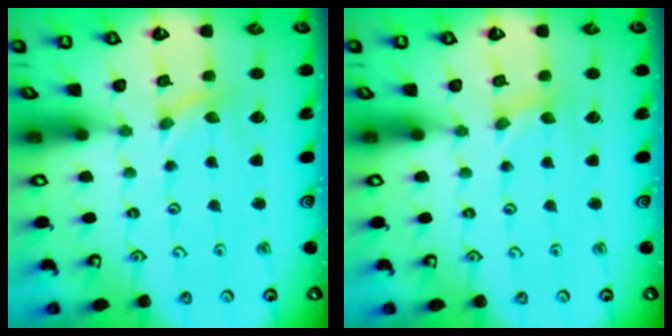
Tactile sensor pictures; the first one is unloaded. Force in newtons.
{"total": 0.0}